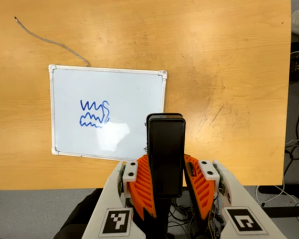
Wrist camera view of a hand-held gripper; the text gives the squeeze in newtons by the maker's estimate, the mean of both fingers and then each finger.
{"total": 5.0, "left": 3.7, "right": 6.4}